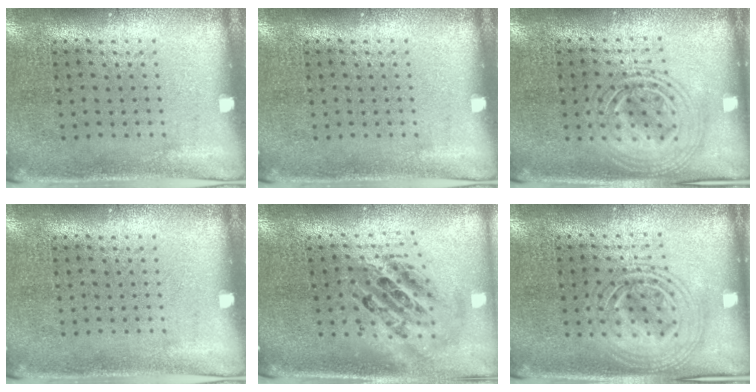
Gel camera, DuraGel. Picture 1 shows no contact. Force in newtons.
{"total": 0.0}
{"total": 2.9, "press": 2.9, "slide": 0.4}
{"total": 0.0}
{"total": 2.2, "press": 1.7, "slide": 1.4}
{"total": 2.8, "press": 2.8, "slide": 0.4}